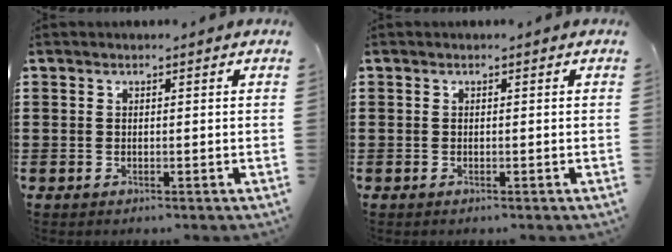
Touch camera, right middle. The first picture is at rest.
{"total": 0.0}